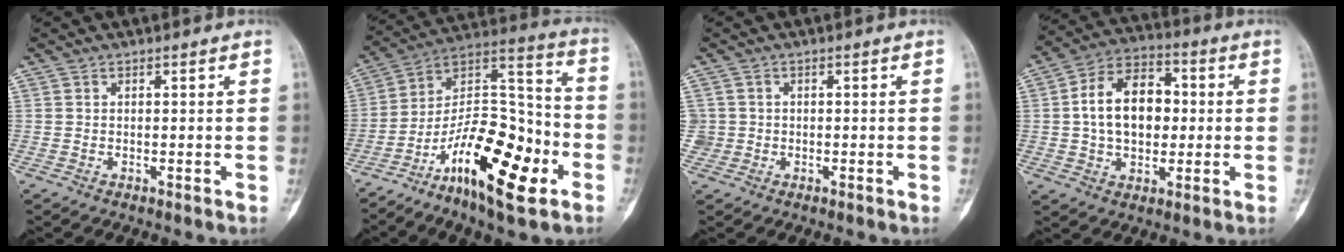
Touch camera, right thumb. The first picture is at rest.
{"total": 22.1, "force": [-10.0, 8.5, 17.8], "torque": [-0.271, 0.071, -0.167]}
{"total": 2.0, "force": [-0.4, 2.0, -0.1], "torque": [0.014, 0.008, -0.012]}
{"total": 14.0, "force": [0.7, 9.4, 10.3], "torque": [-0.149, 0.022, 0.005]}